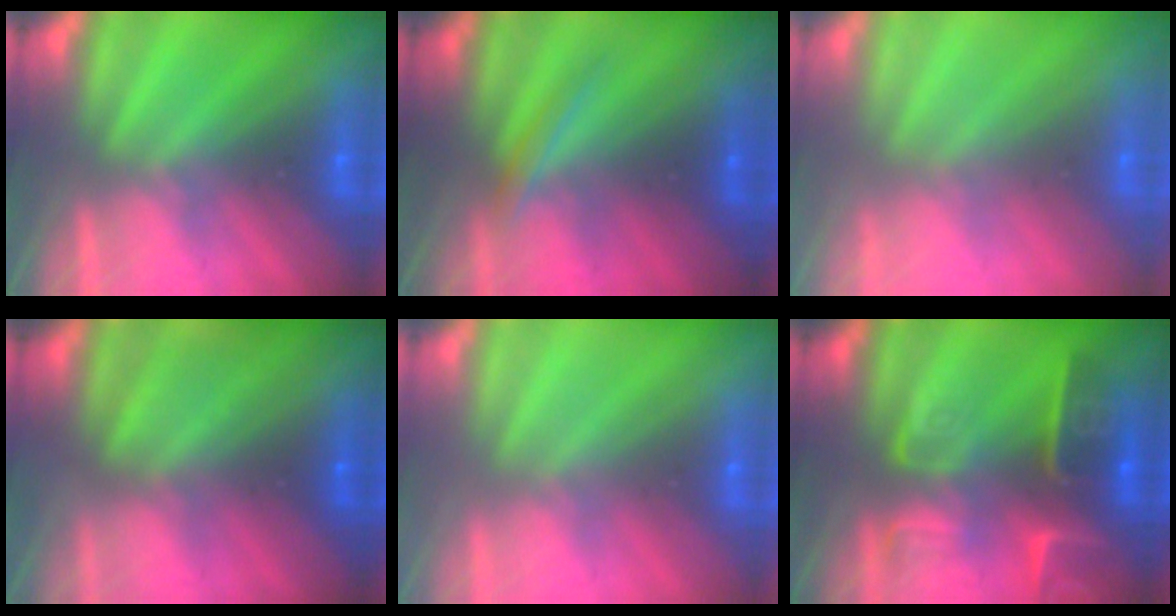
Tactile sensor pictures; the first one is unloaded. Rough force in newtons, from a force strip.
{"total": 1.8}
{"total": 7.9}
{"total": 1.4}
{"total": 3.2}
{"total": 6.2}